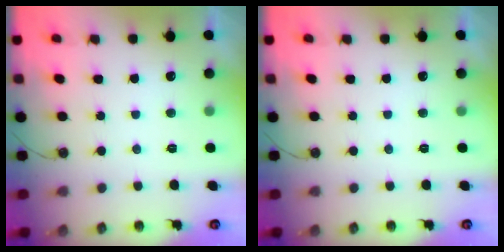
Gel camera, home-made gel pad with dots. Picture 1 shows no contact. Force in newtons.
{"total": 0.0}